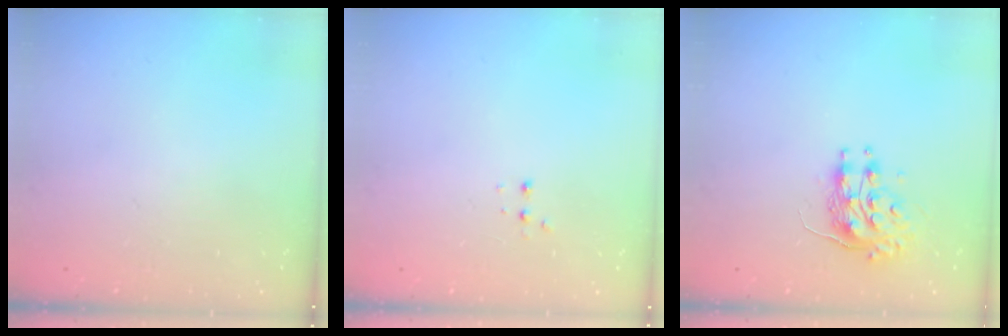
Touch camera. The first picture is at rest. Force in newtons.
{"total": 3.0, "press": 2.9, "slide": 0.7}
{"total": 9.0, "press": 9.0, "slide": 0.4}